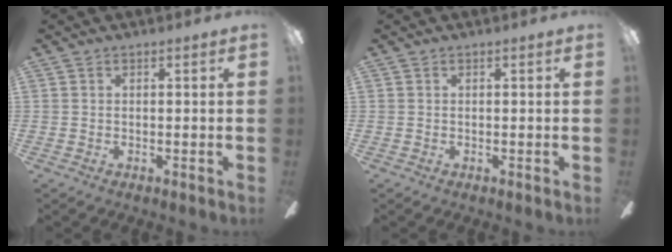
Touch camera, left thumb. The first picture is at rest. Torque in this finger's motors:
{"motor_torque": [0.00, 0.00, 0.00, 0.00, 0.00]}